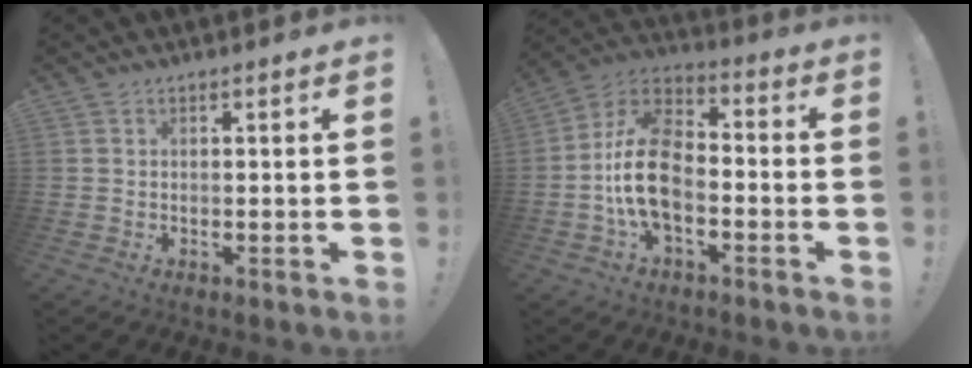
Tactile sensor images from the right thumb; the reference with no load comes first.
{"total": 16.5, "force": [-4.2, 10.1, 12.4], "torque": [-0.234, 0.039, -0.069]}